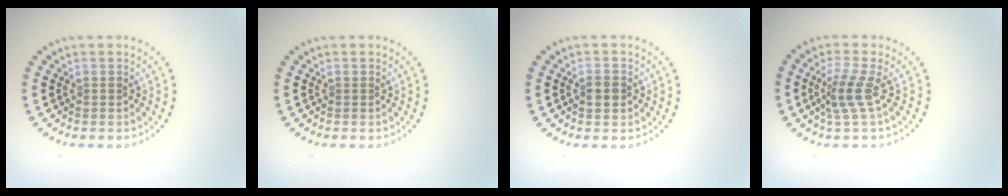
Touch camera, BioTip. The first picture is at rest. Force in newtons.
{"total": 0.0}
{"total": 1.6, "press": 1.5, "slide": 0.4}
{"total": 2.6, "press": 1.8, "slide": 1.8}